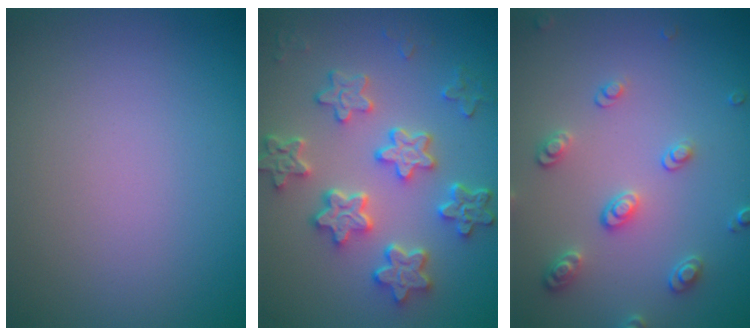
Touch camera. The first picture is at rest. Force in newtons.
{"total": 5.7, "press": 4.6, "slide": 3.4}
{"total": 2.7, "press": 2.6, "slide": 0.4}